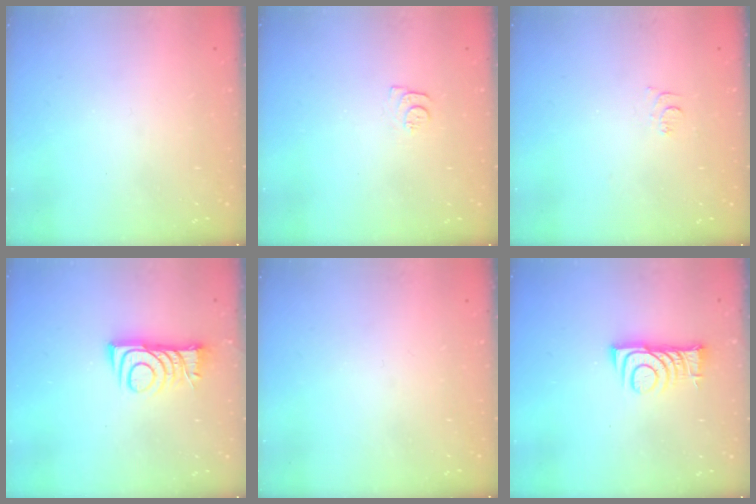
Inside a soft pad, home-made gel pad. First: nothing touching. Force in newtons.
{"total": 5.2, "press": 5.2, "slide": 0.7}
{"total": 4.5, "press": 4.5, "slide": 0.7}
{"total": 8.8, "press": 8.8, "slide": 0.6}
{"total": 0.0}
{"total": 8.3, "press": 8.3, "slide": 0.8}